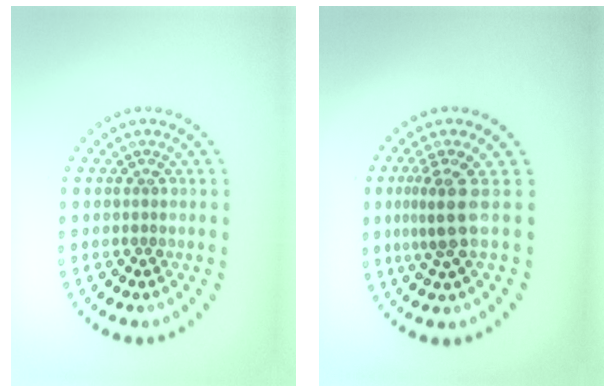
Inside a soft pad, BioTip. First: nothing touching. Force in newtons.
{"total": 2.8, "press": 2.1, "slide": 1.9}